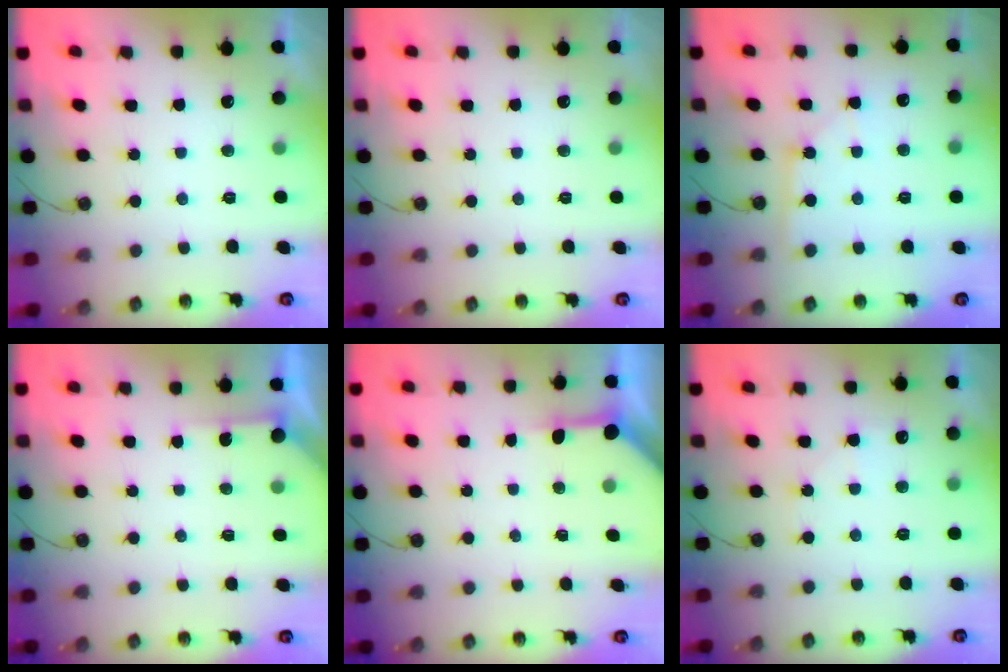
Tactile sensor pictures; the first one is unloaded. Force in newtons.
{"total": 0.0}
{"total": 2.1, "press": 2.1, "slide": 0.3}
{"total": 3.3, "press": 3.2, "slide": 0.3}
{"total": 4.0, "press": 3.9, "slide": 0.4}
{"total": 4.2, "press": 4.1, "slide": 0.5}